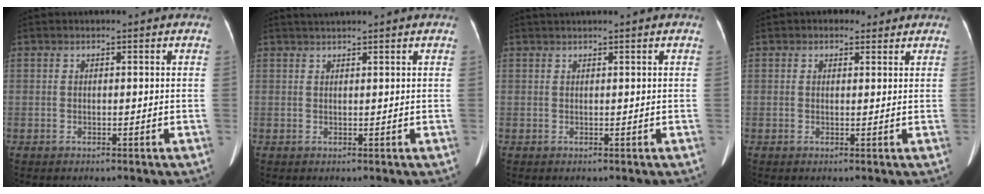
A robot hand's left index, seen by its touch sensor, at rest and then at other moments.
{"total": 2.4, "force": [2.1, -0.4, 0.9], "torque": [-0.011, 0.023, 0.040]}
{"total": 0.9, "force": [0.7, -0.3, 0.5], "torque": [-0.014, 0.013, 0.020]}
{"total": 1.9, "force": [1.2, 1.4, 0.5], "torque": [-0.011, 0.006, 0.013]}